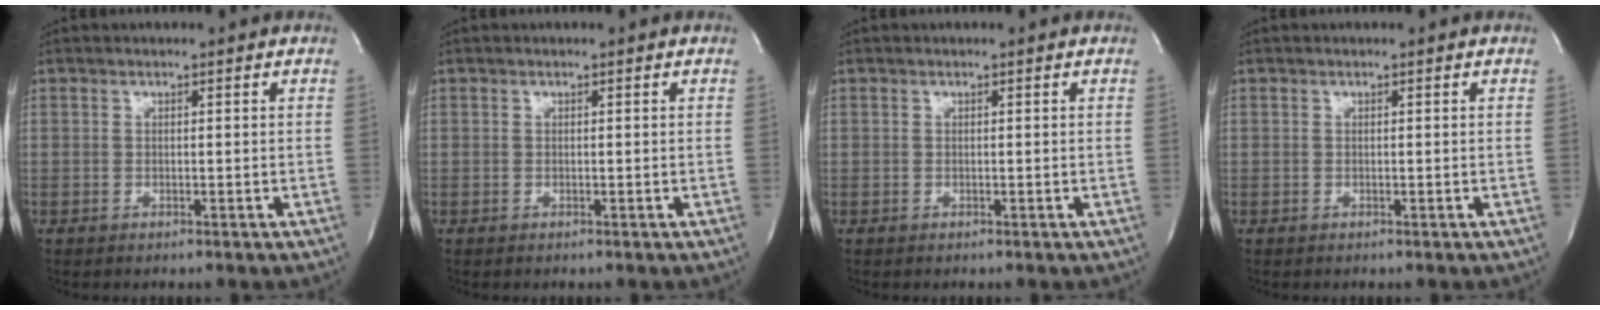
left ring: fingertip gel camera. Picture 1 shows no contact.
{"total": 0.0}
{"total": 0.0}
{"total": 0.0}